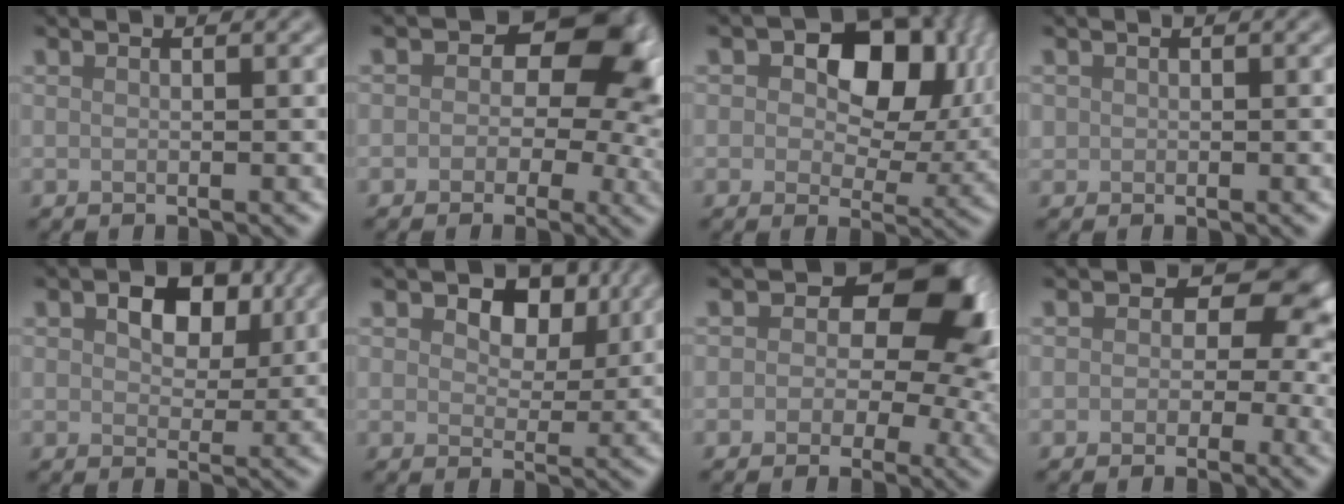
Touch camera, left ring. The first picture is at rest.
{"total": 8.1, "force": [1.6, 5.9, 5.4], "torque": [-0.032, -0.001, 0.011]}
{"total": 11.2, "force": [3.1, 7.1, 8.0], "torque": [-0.102, 0.002, 0.040]}
{"total": 0.6, "force": [0.1, 0.6, 0.0], "torque": [0.006, -0.002, 0.001]}
{"total": 5.9, "force": [2.4, 3.8, 3.9], "torque": [-0.064, -0.002, 0.027]}
{"total": 6.5, "force": [3.0, 4.0, 4.1], "torque": [-0.060, -0.004, 0.032]}
{"total": 9.0, "force": [2.0, 6.2, 6.1], "torque": [-0.052, -0.004, 0.014]}
{"total": 7.2, "force": [0.9, 5.6, 4.5], "torque": [-0.001, 0.019, -0.016]}